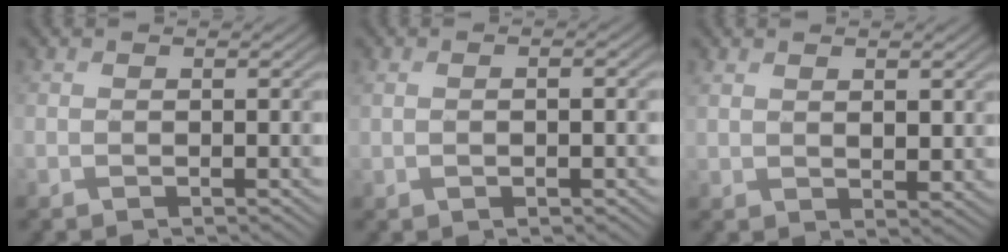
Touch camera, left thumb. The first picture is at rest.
{"total": 2.3, "force": [0.0, 0.8, 2.2], "torque": [-0.034, -0.010, 0.003]}
{"total": 2.9, "force": [1.5, 1.5, 2.0], "torque": [-0.045, -0.007, 0.034]}